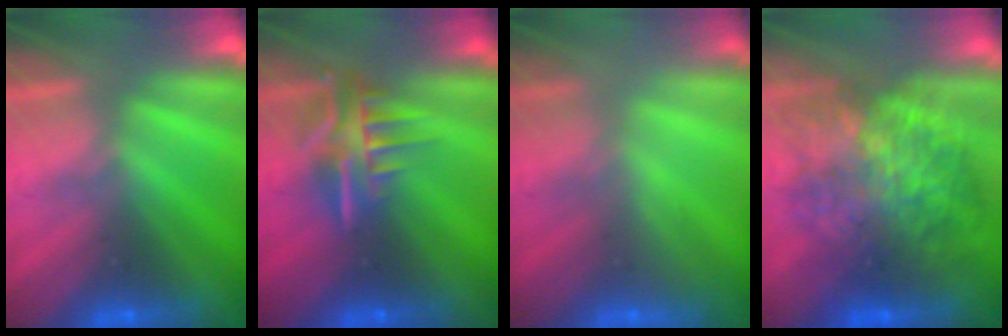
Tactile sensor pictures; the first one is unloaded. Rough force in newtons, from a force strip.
{"total": 5.5}
{"total": 2.2}
{"total": 7.3}